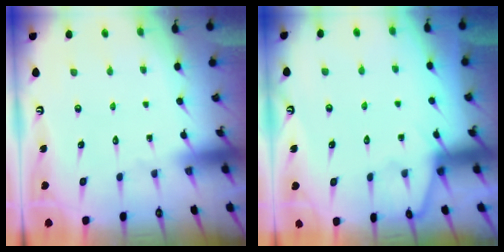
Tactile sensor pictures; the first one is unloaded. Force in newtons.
{"total": 3.9, "press": 3.8, "slide": 0.5}